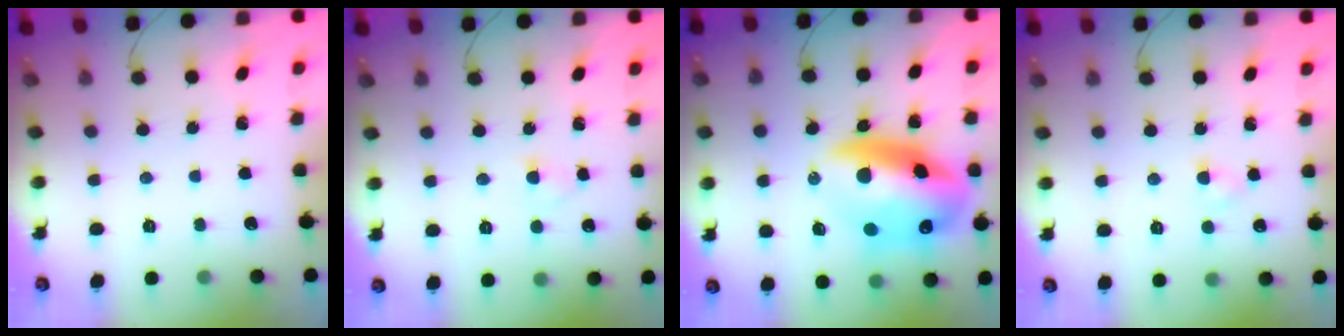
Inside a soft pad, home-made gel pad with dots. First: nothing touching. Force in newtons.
{"total": 2.2, "press": 2.0, "slide": 1.0}
{"total": 20.6, "press": 20.0, "slide": 5.1}
{"total": 1.3, "press": 1.1, "slide": 0.7}